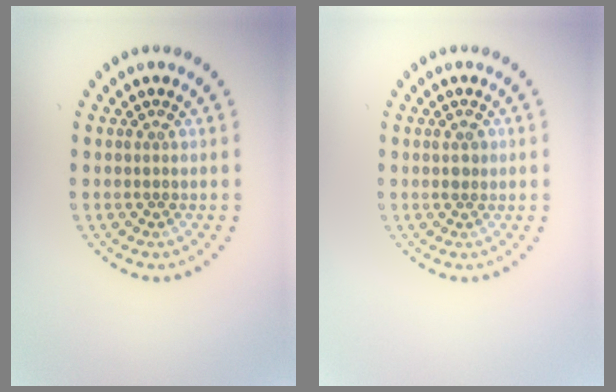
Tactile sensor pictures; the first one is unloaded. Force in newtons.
{"total": 0.9, "press": 0.9, "slide": 0.2}